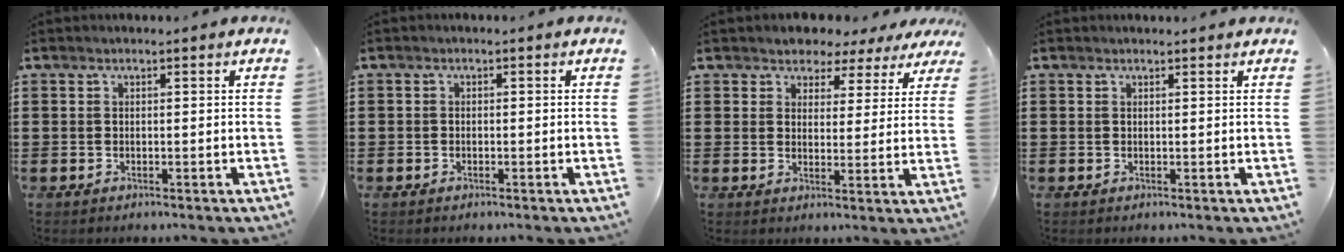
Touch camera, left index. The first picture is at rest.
{"total": 0.7, "force": [-0.5, 0.4, 0.1], "torque": [-0.002, 0.001, -0.011]}
{"total": 3.6, "force": [3.1, 1.8, -0.1], "torque": [-0.014, -0.014, 0.051]}
{"total": 0.7, "force": [0.6, 0.2, 0.0], "torque": [-0.002, 0.000, 0.013]}